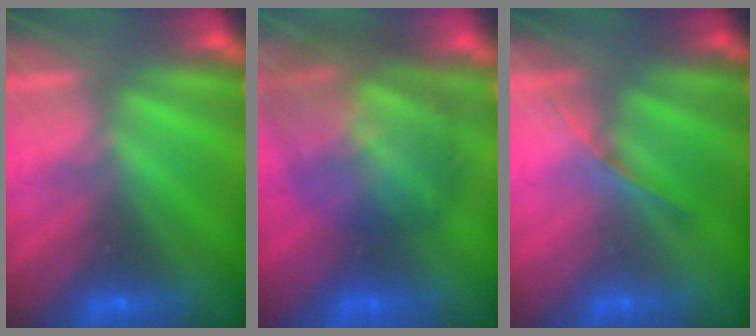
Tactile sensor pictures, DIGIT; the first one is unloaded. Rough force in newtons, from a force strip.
{"total": 10.0}
{"total": 1.2}